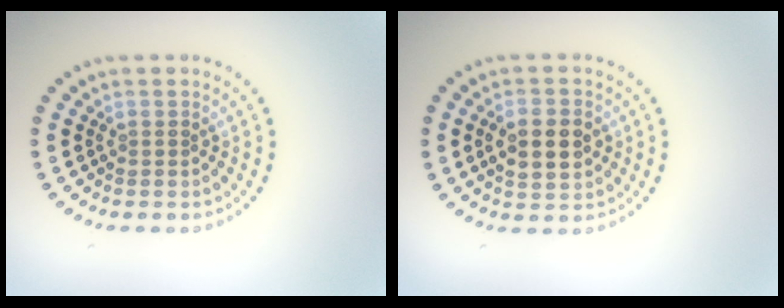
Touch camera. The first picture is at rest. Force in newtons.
{"total": 4.3, "press": 4.3, "slide": 0.4}